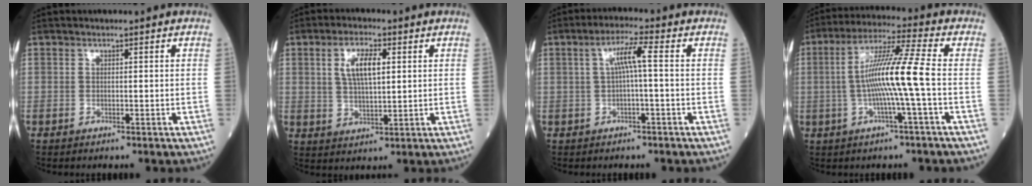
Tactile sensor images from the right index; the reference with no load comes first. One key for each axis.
{"total": 6.5, "fx": 1.9, "fy": 2.1, "fz": 5.9, "tx": -0.114, "ty": 0.007, "tz": 0.039}
{"total": 4.4, "fx": 0.4, "fy": 0.1, "fz": 4.4, "tx": -0.082, "ty": 0.016, "tz": 0.009}
{"total": 10.5, "fx": -1.1, "fy": -1.2, "fz": 10.4, "tx": -0.197, "ty": 0.012, "tz": -0.023}